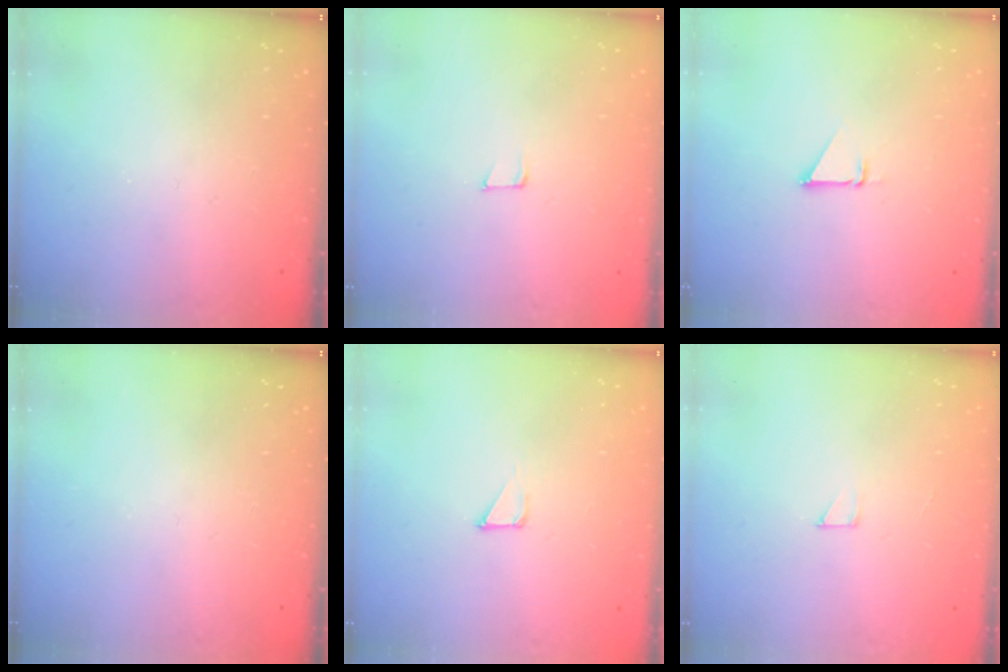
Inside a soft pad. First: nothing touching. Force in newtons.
{"total": 4.1, "press": 4.0, "slide": 1.1}
{"total": 1.5, "press": 1.5, "slide": 0.1}
{"total": 0.0}
{"total": 1.3, "press": 1.3, "slide": 0.0}
{"total": 2.0, "press": 2.0, "slide": 0.0}